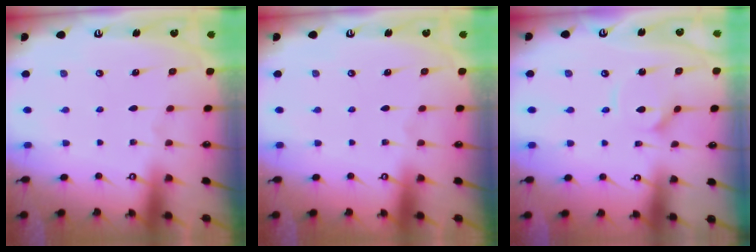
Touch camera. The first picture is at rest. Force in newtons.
{"total": 0.0}
{"total": 5.1, "press": 5.0, "slide": 0.5}